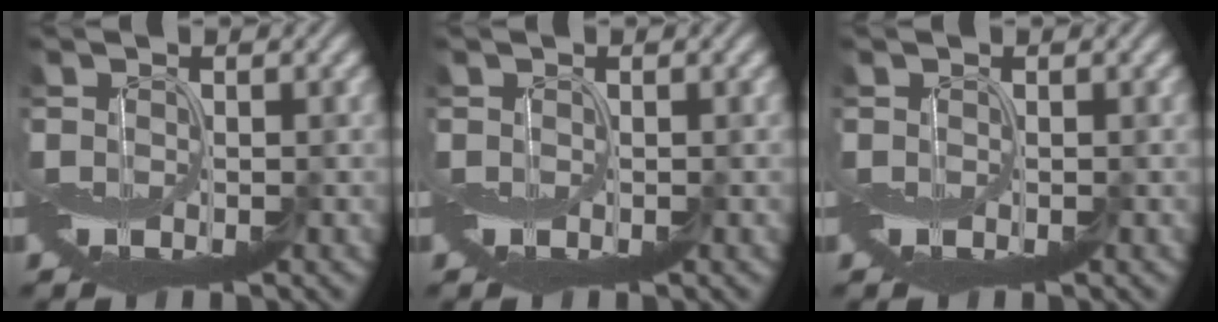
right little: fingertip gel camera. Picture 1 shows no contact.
{"total": 0.0}
{"total": 0.0}